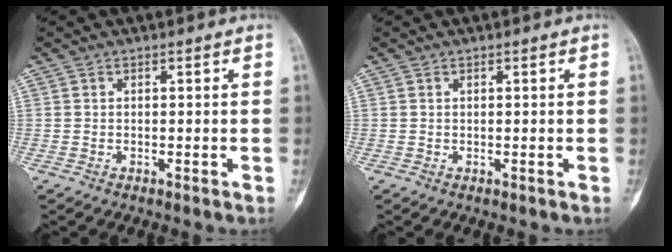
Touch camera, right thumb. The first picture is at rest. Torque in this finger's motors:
{"motor_torque": [0.02, 0.21, -0.11, 0.09, 0.05]}